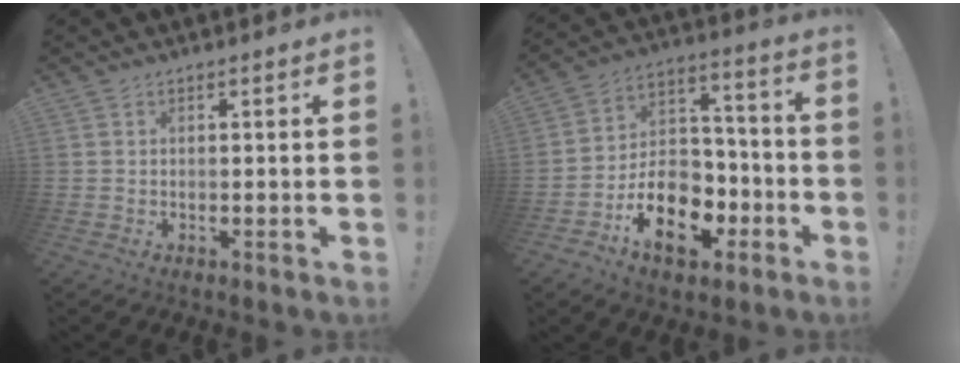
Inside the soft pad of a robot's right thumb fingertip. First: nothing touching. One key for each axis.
{"total": 17.9, "fx": -8.3, "fy": 12.5, "fz": 9.9, "tx": -0.142, "ty": 0.054, "tz": -0.128}